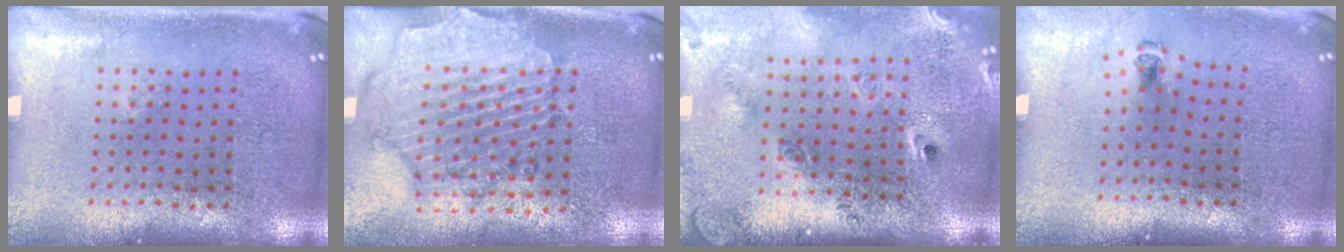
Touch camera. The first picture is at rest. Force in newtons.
{"total": 1.2, "press": 1.1, "slide": 0.3}
{"total": 2.6, "press": 1.9, "slide": 1.8}
{"total": 0.6, "press": 0.4, "slide": 0.5}